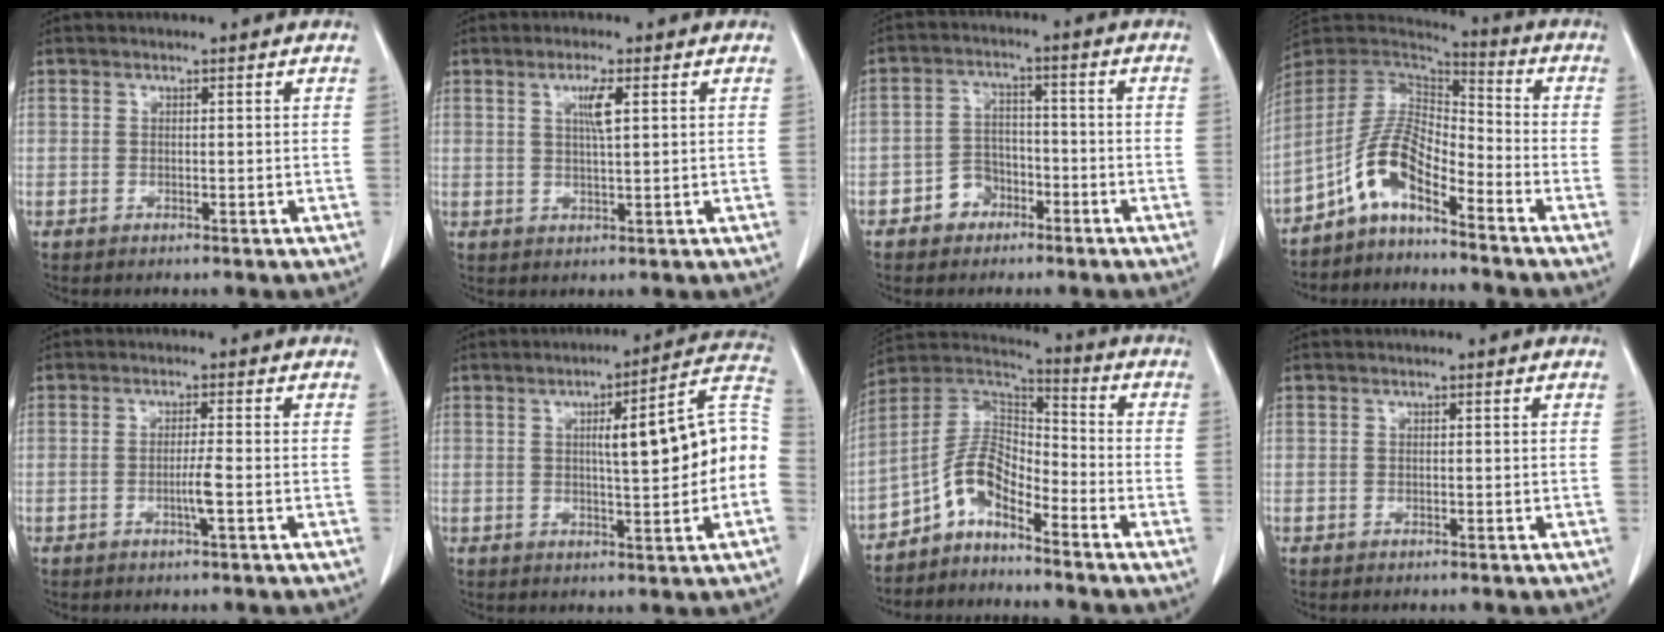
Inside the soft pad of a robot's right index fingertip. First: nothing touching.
{"total": 3.5, "force": [1.2, 0.1, 3.2], "torque": [-0.060, -0.001, 0.021]}
{"total": 4.8, "force": [-2.7, 3.7, 1.5], "torque": [-0.024, 0.018, -0.047]}
{"total": 9.3, "force": [-5.9, 2.8, 6.6], "torque": [-0.143, 0.023, -0.118]}
{"total": 2.5, "force": [-0.7, -0.4, 2.4], "torque": [-0.041, -0.002, -0.012]}
{"total": 13.9, "force": [-0.2, 0.9, 13.9], "torque": [-0.180, 0.028, -0.005]}
{"total": 8.2, "force": [-5.5, 3.2, 5.2], "torque": [-0.106, 0.033, -0.111]}
{"total": 0.0}